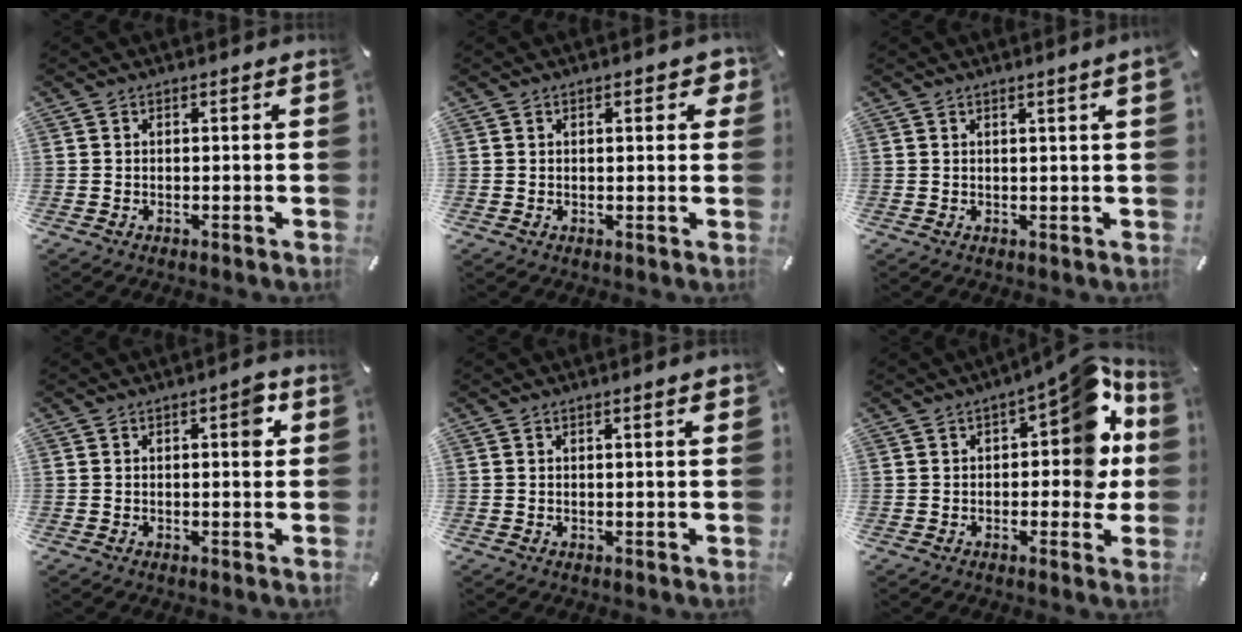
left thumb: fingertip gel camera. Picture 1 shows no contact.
{"total": 2.7, "force": [1.0, 1.7, 1.9], "torque": [-0.016, 0.000, 0.011]}
{"total": 2.4, "force": [1.2, -0.1, 2.1], "torque": [-0.039, -0.001, 0.019]}
{"total": 4.1, "force": [1.3, 1.6, 3.6], "torque": [-0.035, -0.007, 0.010]}
{"total": 2.0, "force": [0.9, 0.2, 1.8], "torque": [-0.035, 0.001, 0.014]}
{"total": 15.3, "force": [3.8, 7.3, 12.9], "torque": [-0.145, -0.023, 0.058]}